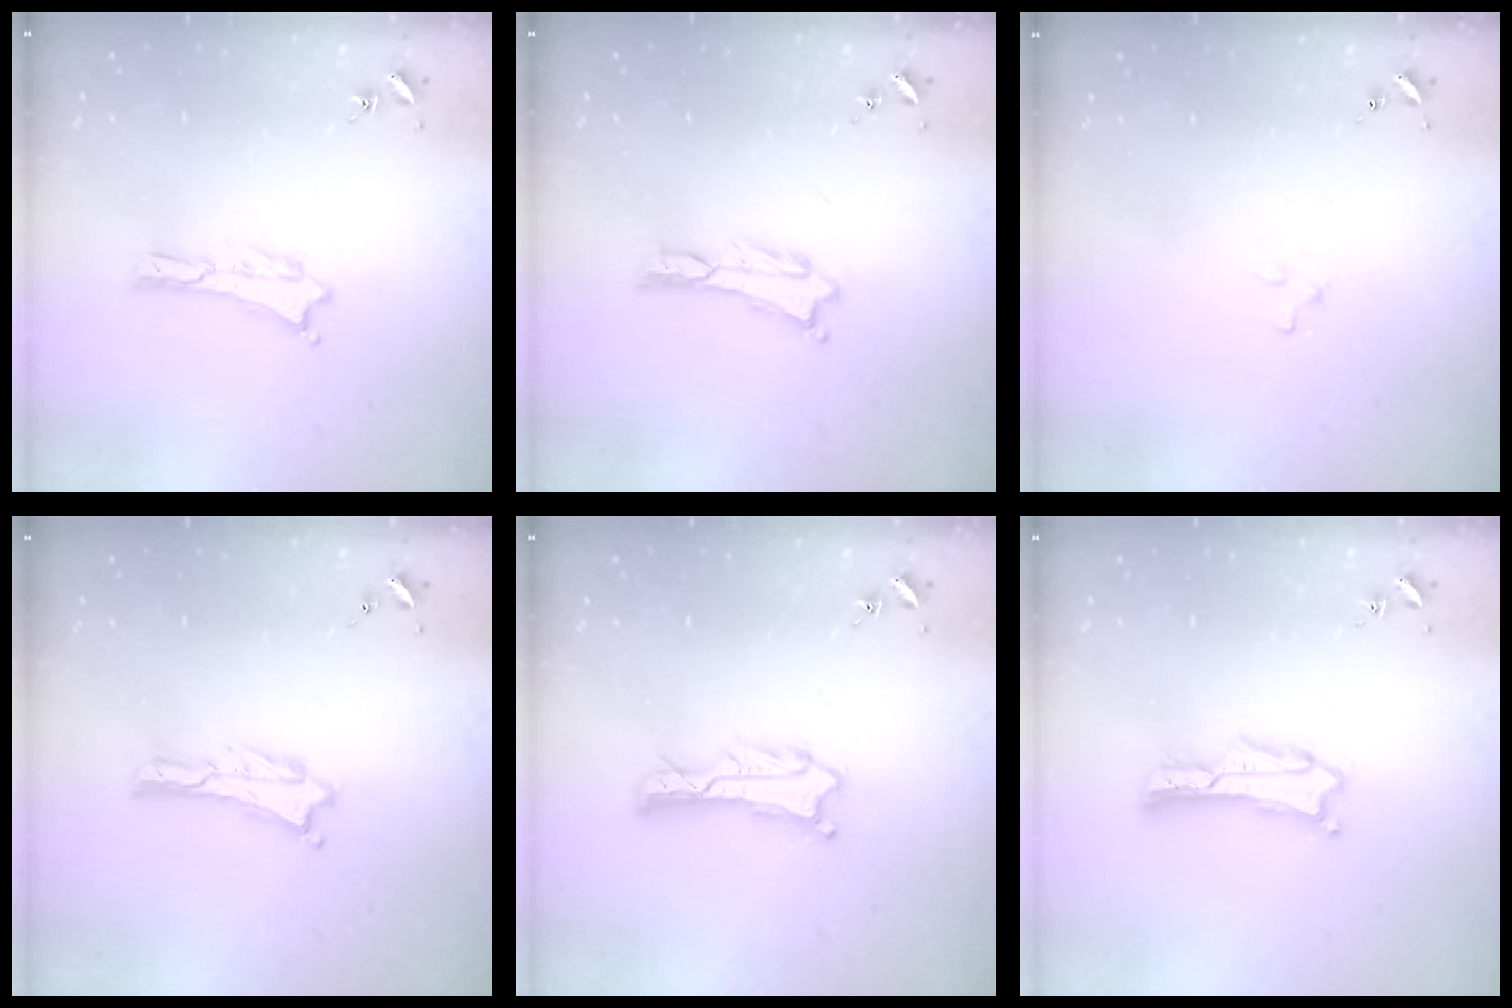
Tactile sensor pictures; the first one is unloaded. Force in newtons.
{"total": 0.0}
{"total": 2.0, "press": 2.0, "slide": 0.2}
{"total": 0.0}
{"total": 1.2, "press": 1.2, "slide": 0.1}
{"total": 1.4, "press": 1.4, "slide": 0.0}